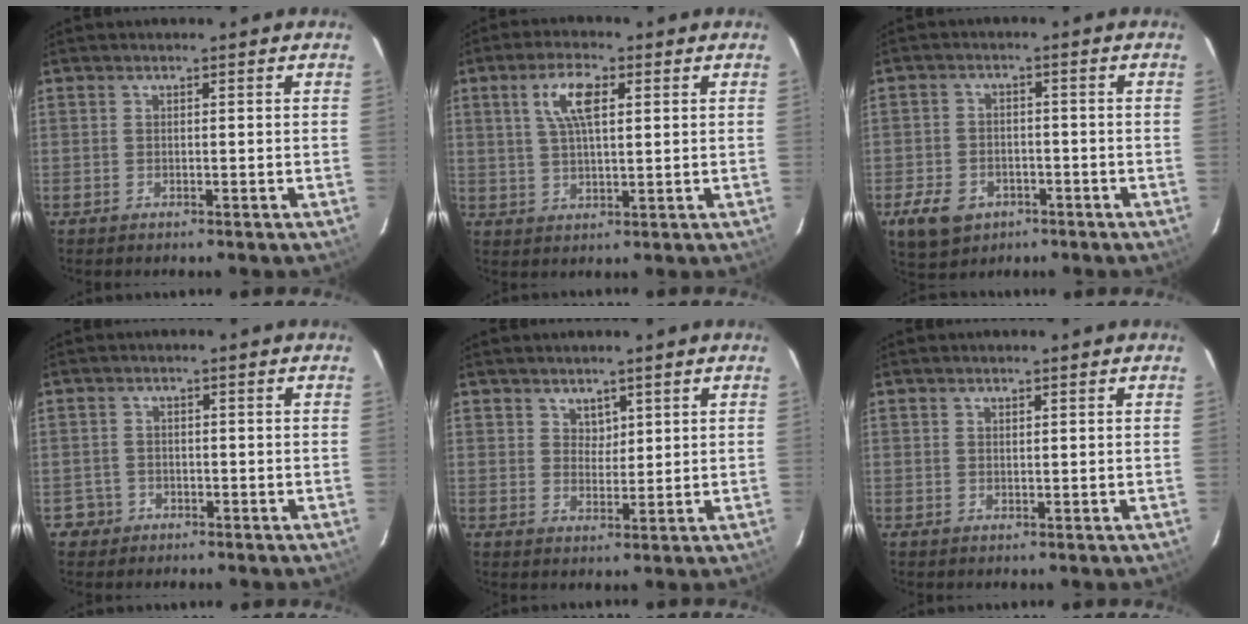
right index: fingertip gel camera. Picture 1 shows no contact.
{"total": 6.9, "force": [2.5, 2.4, 6.0], "torque": [-0.115, 0.010, 0.048]}
{"total": 9.3, "force": [-4.9, 6.5, 4.4], "torque": [-0.123, -0.001, -0.073]}
{"total": 3.0, "force": [-1.3, 2.7, 0.0], "torque": [-0.005, 0.015, -0.020]}
{"total": 2.8, "force": [1.9, 1.9, 0.6], "torque": [-0.005, 0.002, 0.036]}
{"total": 0.6, "force": [0.5, 0.2, 0.2], "torque": [-0.003, 0.001, 0.009]}